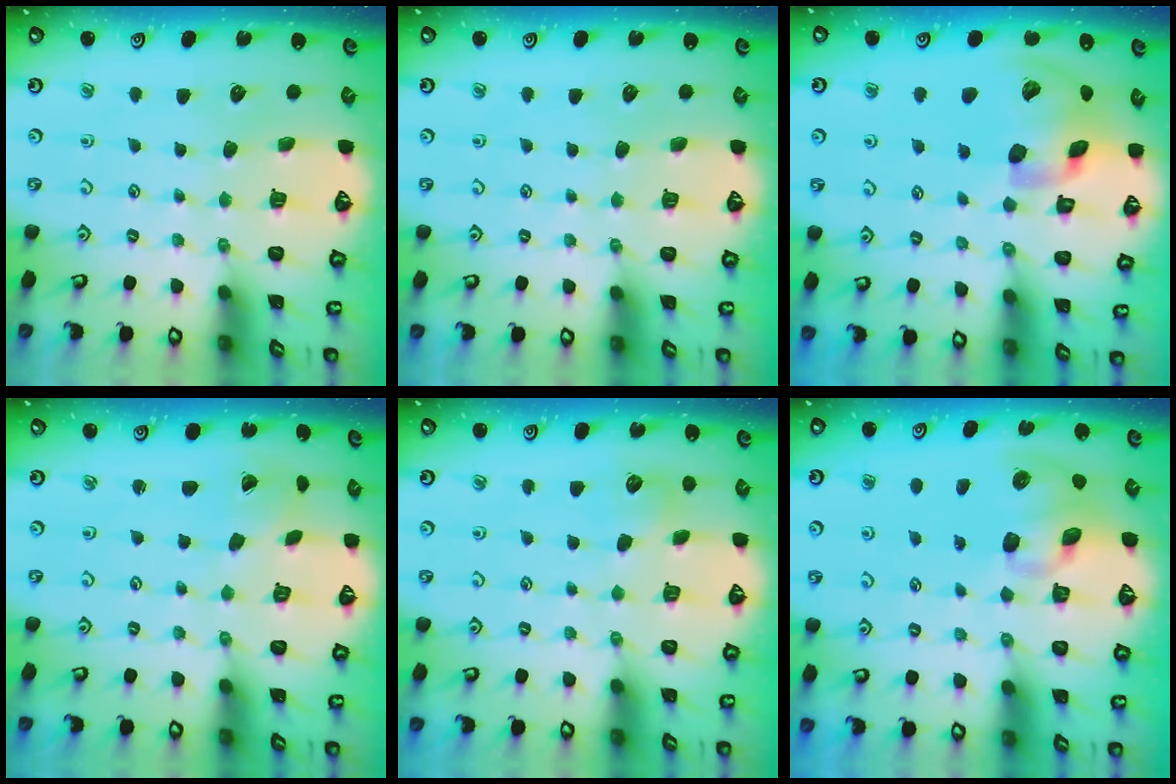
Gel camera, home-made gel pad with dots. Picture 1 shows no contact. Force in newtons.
{"total": 0.0}
{"total": 17.1, "press": 16.9, "slide": 2.5}
{"total": 1.2, "press": 1.2, "slide": 0.2}
{"total": 5.8, "press": 5.8, "slide": 0.9}
{"total": 10.2, "press": 10.1, "slide": 1.5}